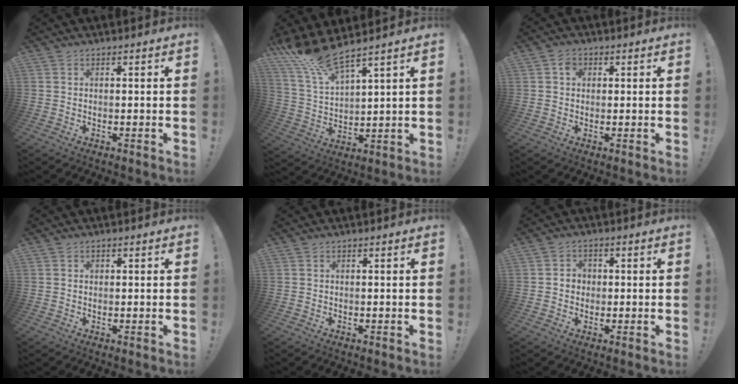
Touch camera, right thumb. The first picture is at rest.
{"total": 11.6, "force": [10.3, 1.4, 5.1], "torque": [-0.116, -0.064, 0.185]}
{"total": 2.4, "force": [0.4, 2.2, 1.1], "torque": [-0.015, 0.004, 0.005]}
{"total": 0.6, "force": [0.3, 0.6, 0.1], "torque": [0.001, 0.001, 0.004]}
{"total": 0.0}
{"total": 3.5, "force": [-0.4, 3.2, 1.5], "torque": [-0.029, 0.010, -0.007]}